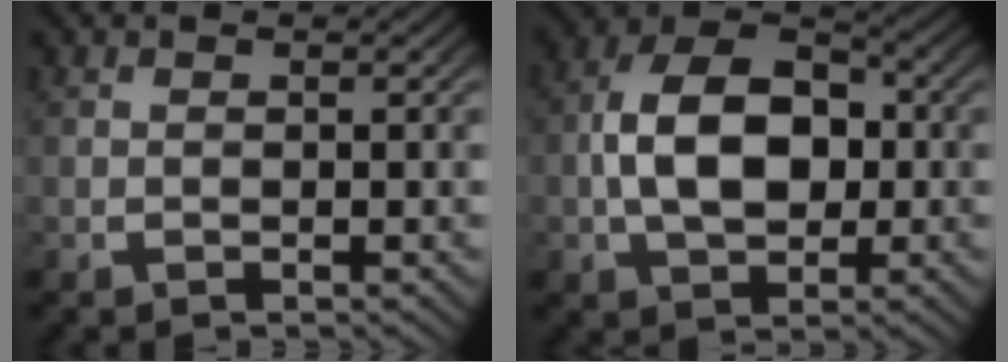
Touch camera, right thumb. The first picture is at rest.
{"total": 9.9, "force": [-0.1, 6.6, 7.3], "torque": [-0.140, -0.021, 0.010]}